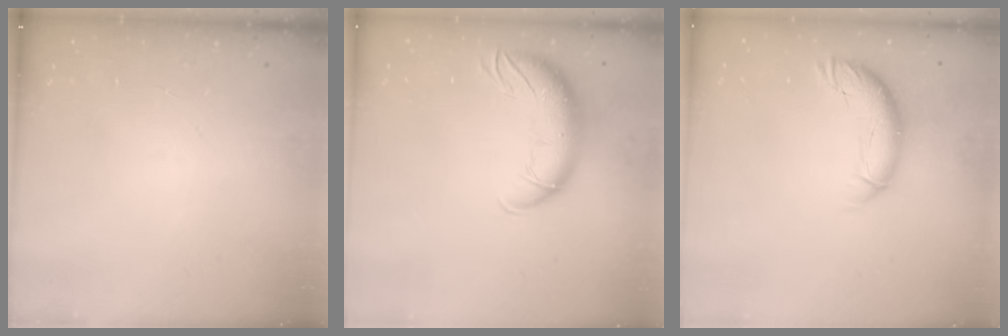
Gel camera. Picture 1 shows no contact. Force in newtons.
{"total": 12.2, "press": 11.8, "slide": 2.8}
{"total": 10.4, "press": 10.3, "slide": 0.9}